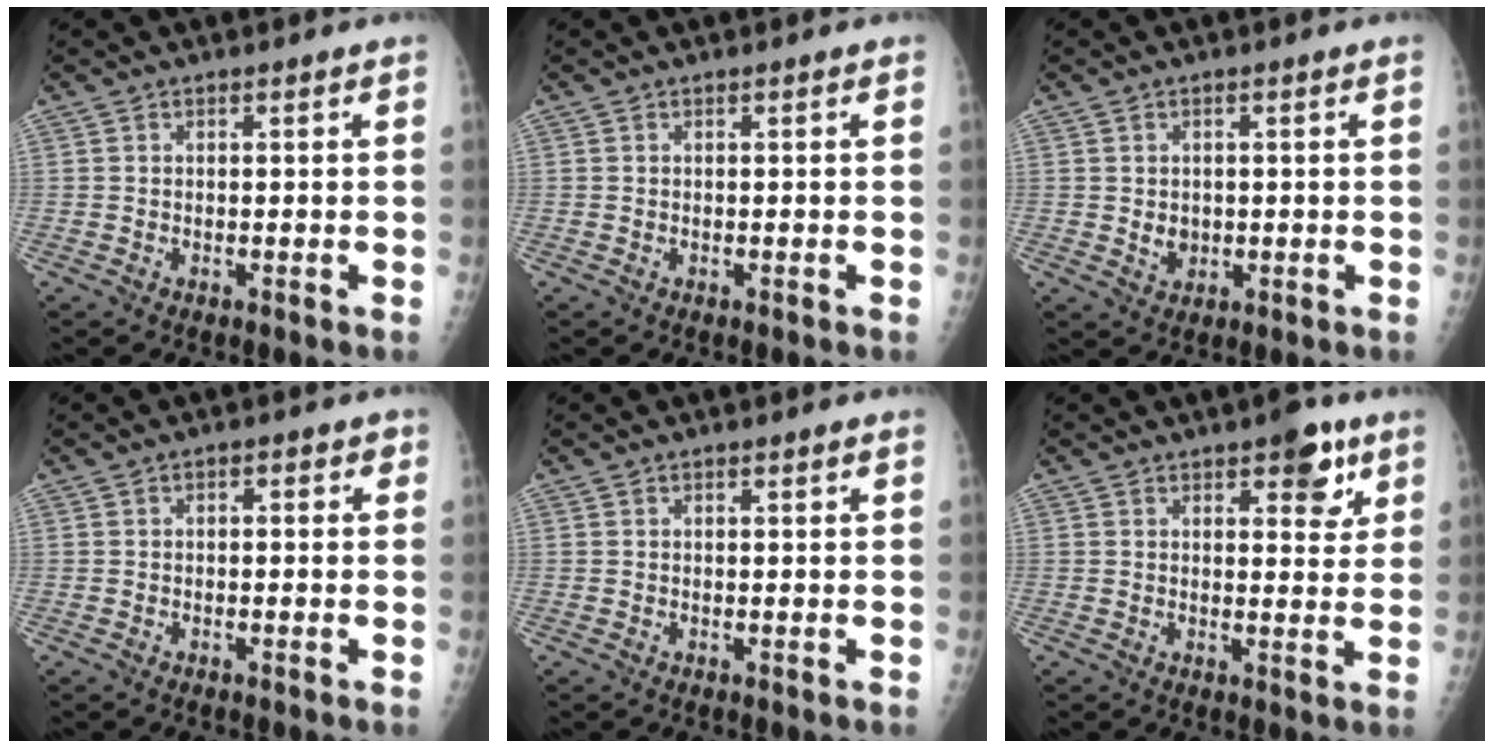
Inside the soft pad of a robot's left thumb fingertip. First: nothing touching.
{"total": 0.0}
{"total": 2.8, "force": [0.0, 2.3, 1.5], "torque": [-0.015, -0.002, 0.010]}
{"total": 2.0, "force": [0.5, 1.3, 1.5], "torque": [-0.003, 0.006, -0.002]}
{"total": 0.7, "force": [0.3, 0.2, 0.6], "torque": [-0.009, 0.001, 0.006]}
{"total": 7.0, "force": [3.8, 3.2, 4.9], "torque": [-0.034, -0.016, 0.045]}